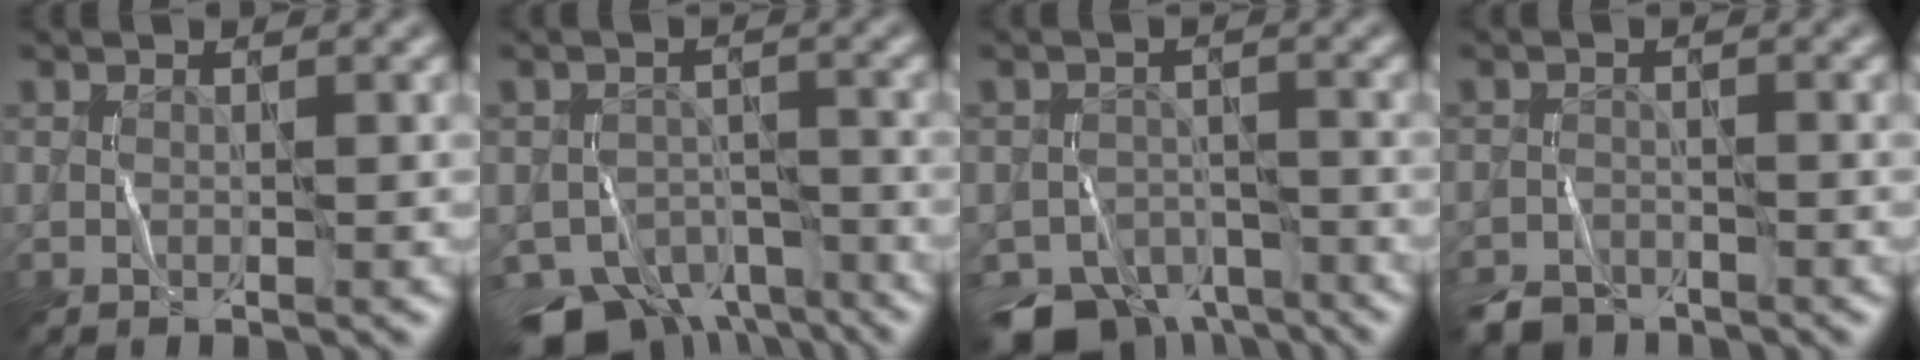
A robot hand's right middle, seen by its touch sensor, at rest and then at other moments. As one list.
[{"total": 9.2, "force": [-7.1, 4.7, 3.6], "torque": [-0.058, -0.026, -0.103]}, {"total": 7.9, "force": [-6.1, 3.9, 3.1], "torque": [-0.045, -0.019, -0.104]}, {"total": 3.2, "force": [-2.7, 1.4, 0.7], "torque": [-0.011, -0.005, -0.058]}]